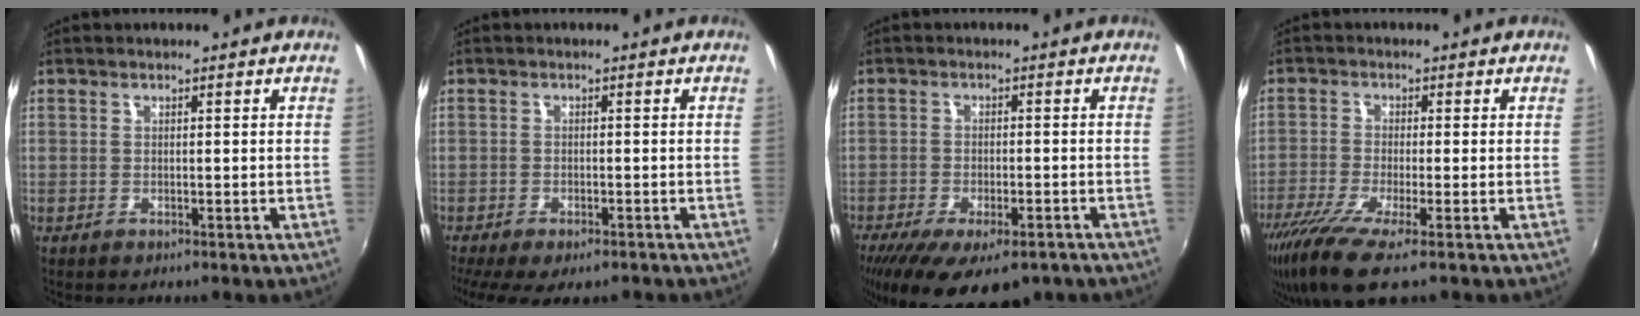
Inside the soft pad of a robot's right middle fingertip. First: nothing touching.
{"total": 9.3, "force": [-6.9, 3.2, 5.4], "torque": [-0.122, -0.042, -0.107]}
{"total": 15.6, "force": [-10.6, 6.1, 9.7], "torque": [-0.197, -0.051, -0.154]}
{"total": 9.3, "force": [-6.1, 1.0, 7.0], "torque": [-0.162, -0.042, -0.114]}